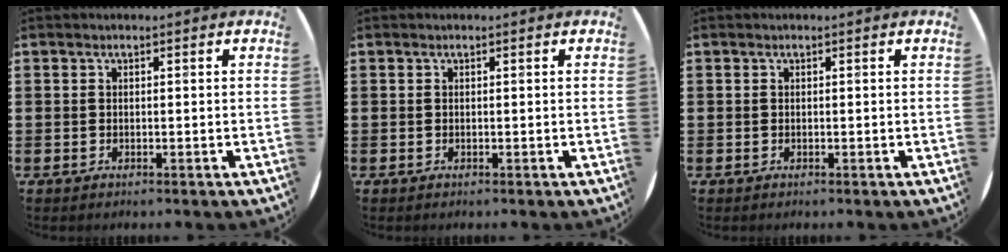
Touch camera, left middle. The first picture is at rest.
{"total": 0.0}
{"total": 0.0}